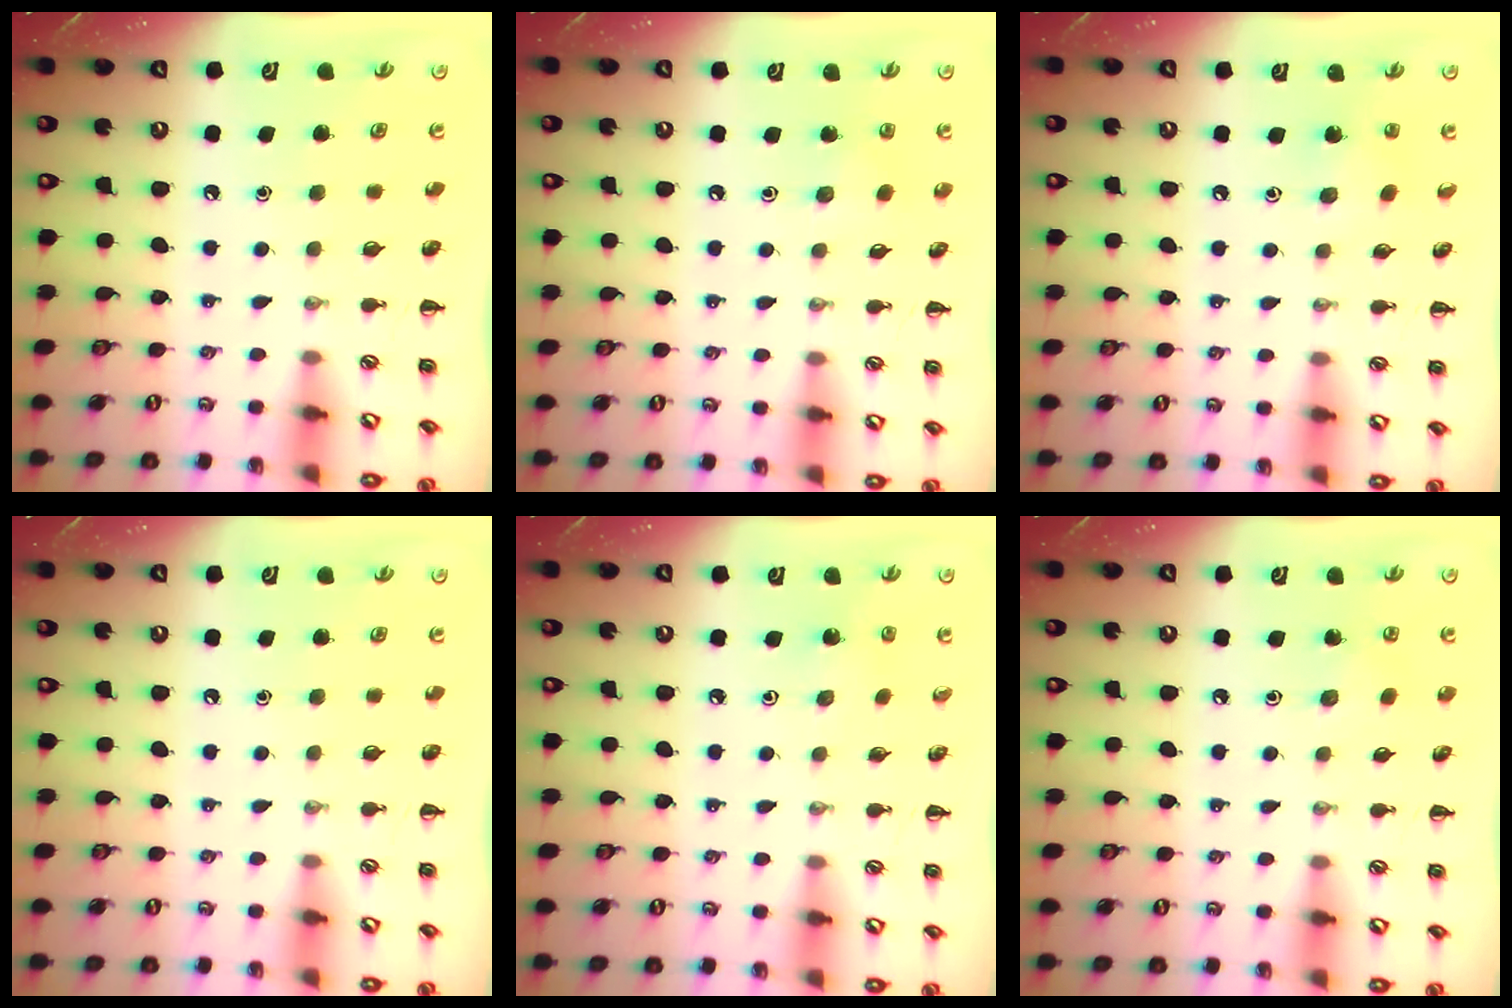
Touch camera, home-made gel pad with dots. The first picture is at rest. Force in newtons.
{"total": 3.3, "press": 3.2, "slide": 1.1}
{"total": 2.8, "press": 2.7, "slide": 0.6}
{"total": 0.0}
{"total": 1.9, "press": 1.9, "slide": 0.4}
{"total": 6.1, "press": 5.9, "slide": 1.8}